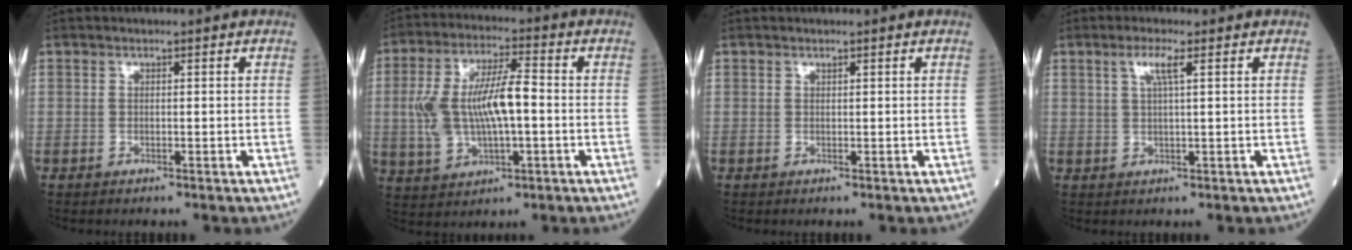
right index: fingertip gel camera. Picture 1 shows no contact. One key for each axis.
{"total": 12.1, "fx": -0.2, "fy": 4.2, "fz": 11.3, "tx": -0.237, "ty": 0.021, "tz": 0.001}
{"total": 0.0}
{"total": 3.0, "fx": 1.3, "fy": -0.1, "fz": 2.7, "tx": -0.059, "ty": 0.005, "tz": 0.026}